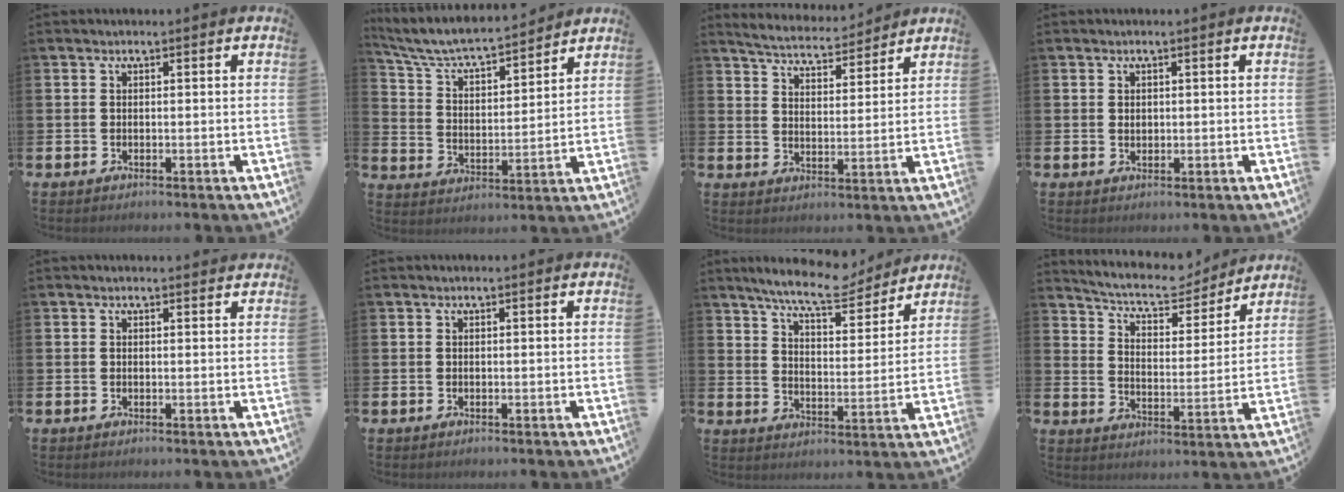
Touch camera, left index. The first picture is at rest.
{"total": 6.9, "force": [6.6, 0.8, 2.1], "torque": [-0.078, -0.050, 0.112]}
{"total": 5.3, "force": [5.2, 0.6, 0.7], "torque": [-0.036, -0.032, 0.093]}
{"total": 0.9, "force": [0.5, 0.6, 0.3], "torque": [0.003, 0.001, 0.007]}
{"total": 0.6, "force": [0.5, 0.1, 0.1], "torque": [0.005, -0.002, 0.008]}
{"total": 0.0}
{"total": 8.9, "force": [8.2, 1.2, 3.2], "torque": [-0.078, -0.047, 0.145]}
{"total": 7.5, "force": [7.0, 1.7, 2.1], "torque": [-0.061, -0.053, 0.117]}